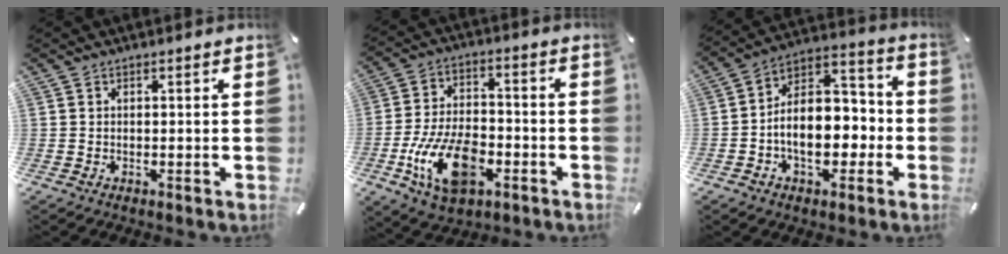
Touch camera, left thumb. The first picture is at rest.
{"total": 16.1, "force": [-6.3, 9.4, 11.4], "torque": [-0.230, 0.027, -0.104]}
{"total": 13.9, "force": [-3.5, 9.8, 9.2], "torque": [-0.134, 0.009, -0.063]}